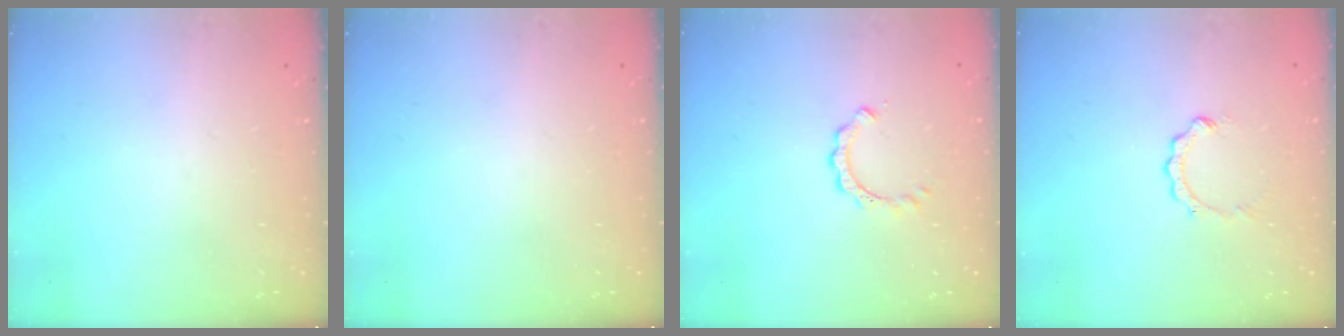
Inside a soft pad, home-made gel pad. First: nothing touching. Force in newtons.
{"total": 0.0}
{"total": 3.8, "press": 3.8, "slide": 0.1}
{"total": 2.6, "press": 2.6, "slide": 0.3}